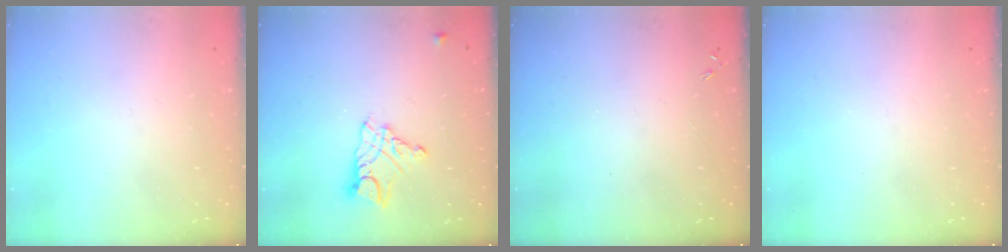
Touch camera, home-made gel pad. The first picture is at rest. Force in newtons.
{"total": 10.1, "press": 10.0, "slide": 0.8}
{"total": 0.0}
{"total": 0.0}